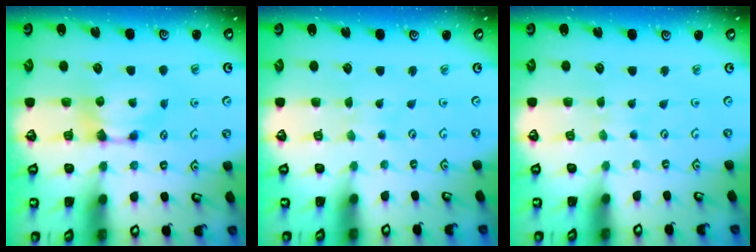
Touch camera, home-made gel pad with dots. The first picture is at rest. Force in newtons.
{"total": 4.9, "press": 4.9, "slide": 0.3}
{"total": 4.8, "press": 4.8, "slide": 0.1}